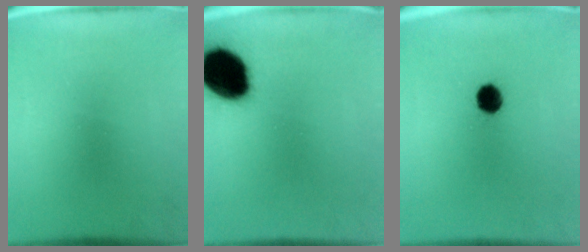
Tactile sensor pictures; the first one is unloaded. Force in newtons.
{"total": 17.9}
{"total": 5.4}